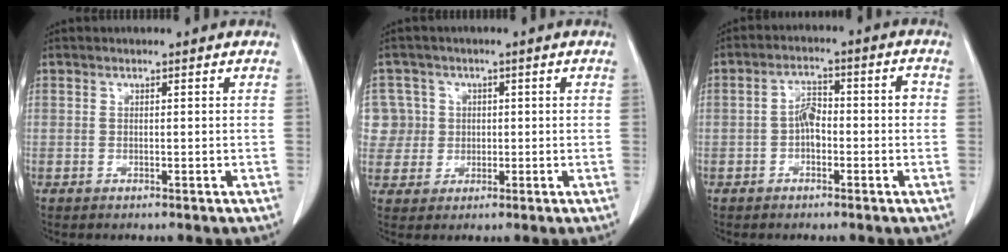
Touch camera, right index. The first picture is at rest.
{"total": 7.7, "force": [1.4, 7.6, 0.2], "torque": [-0.008, 0.034, 0.041]}
{"total": 4.8, "force": [-1.0, 2.4, 4.0], "torque": [-0.070, 0.025, -0.019]}